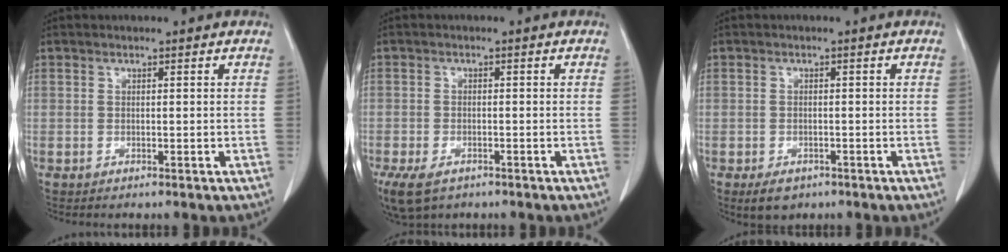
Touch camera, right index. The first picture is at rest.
{"total": 6.5, "force": [-4.1, 3.6, 3.6], "torque": [-0.076, -0.010, -0.064]}
{"total": 3.5, "force": [-2.2, 2.3, 1.6], "torque": [-0.024, -0.002, -0.024]}